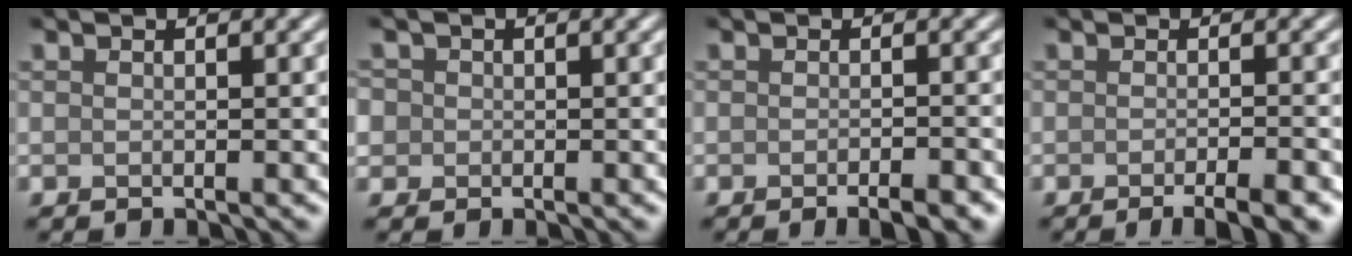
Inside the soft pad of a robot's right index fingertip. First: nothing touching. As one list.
[{"total": 2.2, "force": [0.3, 2.1, 0.6], "torque": [-0.003, 0.013, -0.007]}, {"total": 2.6, "force": [-1.7, 0.5, 1.9], "torque": [-0.022, 0.000, -0.023]}, {"total": 3.9, "force": [-2.3, 0.8, 3.0], "torque": [-0.034, 0.000, -0.032]}]